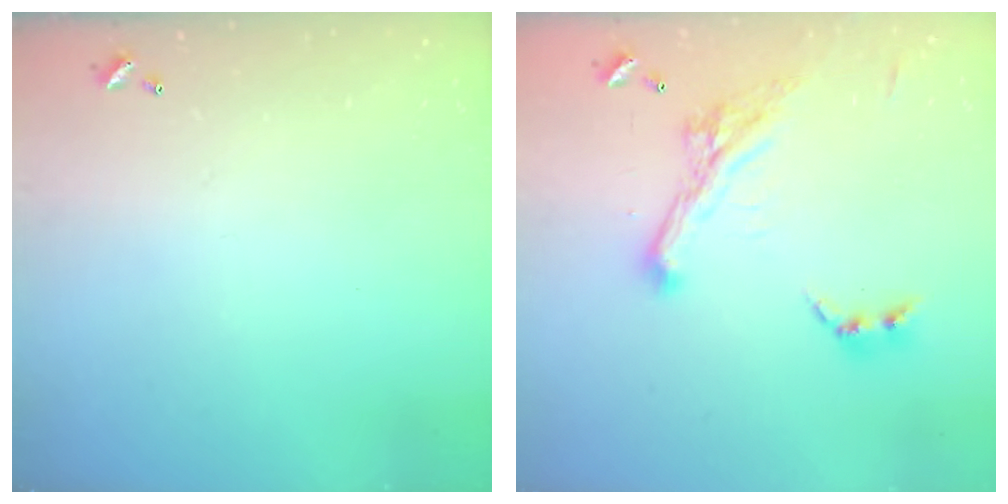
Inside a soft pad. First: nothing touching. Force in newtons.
{"total": 5.6, "press": 5.3, "slide": 1.6}